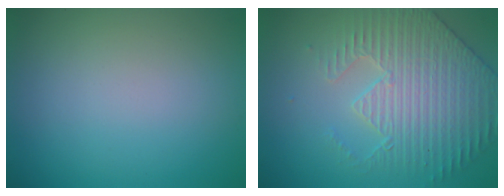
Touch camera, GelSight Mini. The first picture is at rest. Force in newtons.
{"total": 4.2, "press": 4.2, "slide": 0.5}